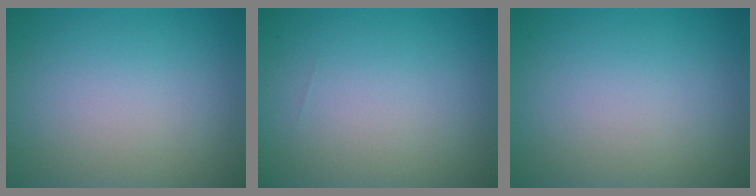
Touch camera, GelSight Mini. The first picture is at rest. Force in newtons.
{"total": 0.0}
{"total": 0.0}